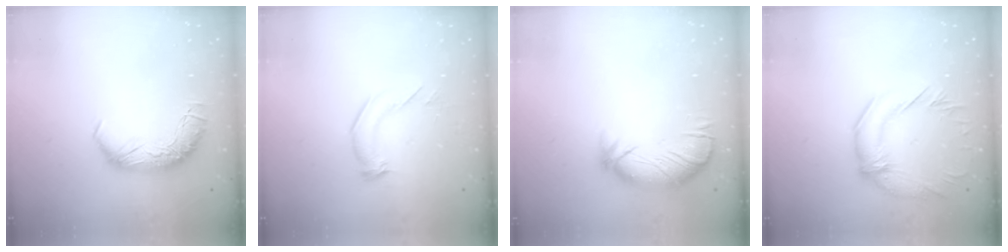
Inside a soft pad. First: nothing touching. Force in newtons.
{"total": 3.0, "press": 2.6, "slide": 1.5}
{"total": 3.3, "press": 2.6, "slide": 2.1}
{"total": 1.1, "press": 0.6, "slide": 1.0}